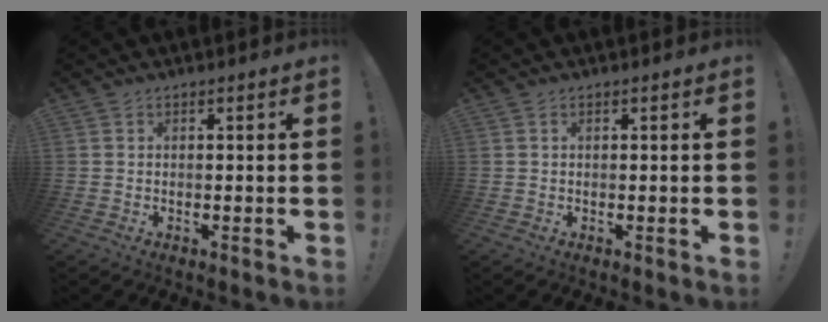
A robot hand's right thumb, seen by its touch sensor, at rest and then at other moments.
{"total": 0.0}